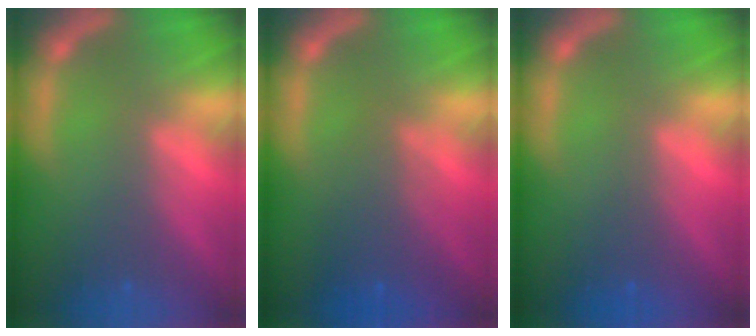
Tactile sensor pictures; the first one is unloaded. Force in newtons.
{"total": 4.1}
{"total": 0.9}